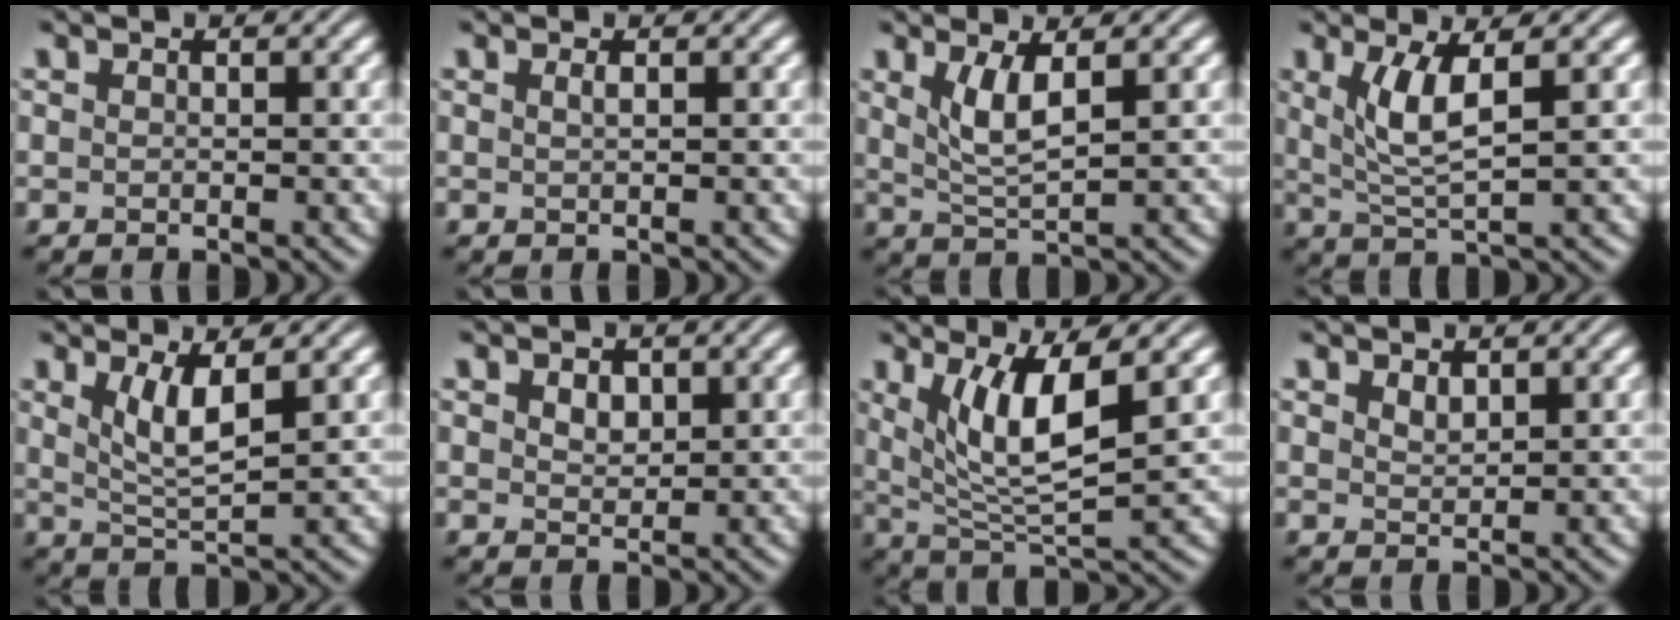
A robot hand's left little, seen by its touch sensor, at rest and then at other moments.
{"total": 0.7, "force": [0.2, 0.2, 0.6], "torque": [-0.009, 0.004, 0.003]}
{"total": 3.3, "force": [1.2, 0.9, 3.0], "torque": [-0.063, -0.006, 0.029]}
{"total": 4.2, "force": [1.3, 1.0, 3.8], "torque": [-0.084, -0.004, 0.030]}
{"total": 3.6, "force": [1.4, 0.9, 3.2], "torque": [-0.068, -0.008, 0.031]}
{"total": 1.7, "force": [0.7, 1.1, 1.0], "torque": [-0.020, -0.001, 0.014]}
{"total": 6.5, "force": [2.2, 1.8, 5.9], "torque": [-0.110, -0.013, 0.048]}
{"total": 1.1, "force": [0.8, 0.5, 0.6], "torque": [-0.015, -0.001, 0.019]}